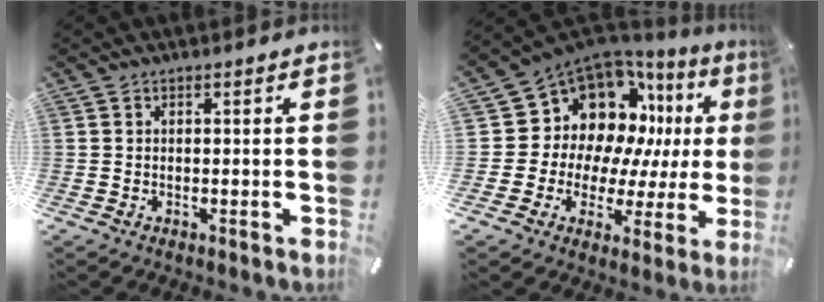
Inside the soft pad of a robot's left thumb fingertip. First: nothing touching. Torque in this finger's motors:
{"motor_torque": [1.78, 3.22, 0.88, 0.38, 0.11]}